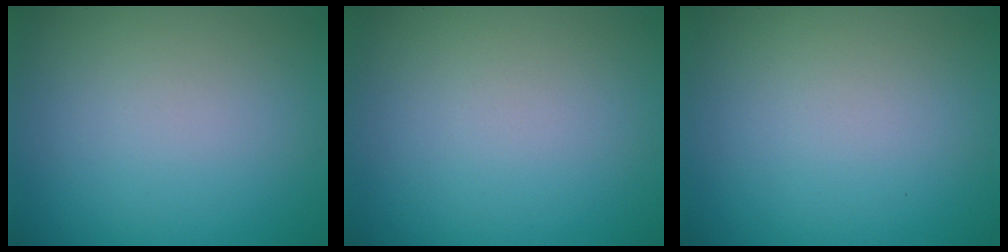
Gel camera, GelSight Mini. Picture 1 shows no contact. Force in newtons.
{"total": 0.0}
{"total": 0.0}